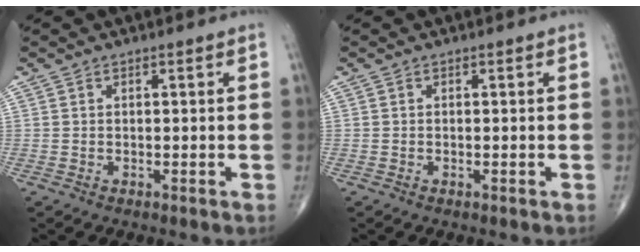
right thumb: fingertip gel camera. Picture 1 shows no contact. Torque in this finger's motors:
{"motor_torque": [-0.05, 0.13, -0.12, 0.00, -0.01]}